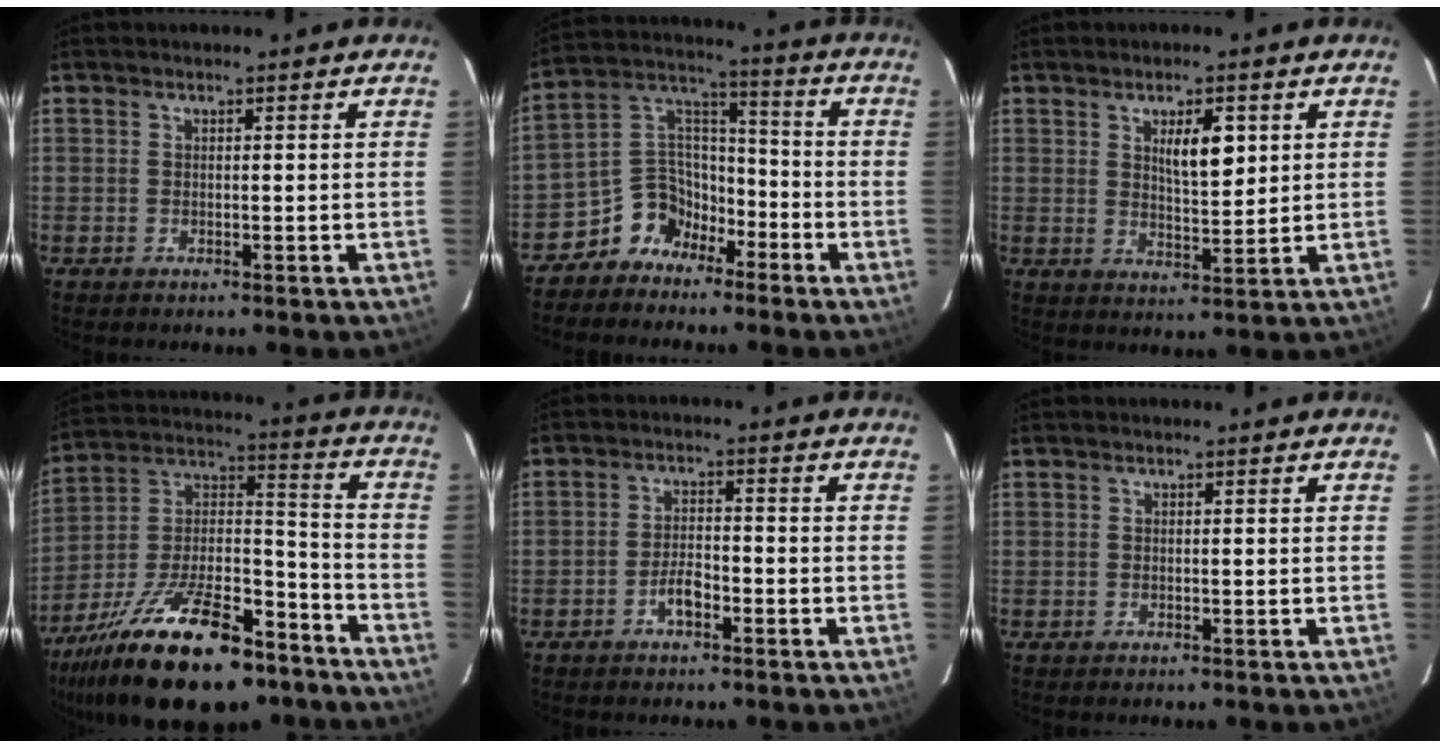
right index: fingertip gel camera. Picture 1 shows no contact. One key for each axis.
{"total": 9.1, "fx": -6.3, "fy": 6.2, "fz": 2.2, "tx": -0.052, "ty": 0.050, "tz": -0.118}
{"total": 6.2, "fx": 2.1, "fy": 2.1, "fz": 5.5, "tx": -0.093, "ty": 0.000, "tz": 0.042}
{"total": 25.8, "fx": -17.7, "fy": 8.2, "fz": 16.8, "tx": -0.298, "ty": -0.001, "tz": -0.301}
{"total": 3.8, "fx": -2.0, "fy": 1.6, "fz": 2.8, "tx": -0.056, "ty": 0.008, "tz": -0.038}
{"total": 0.0}